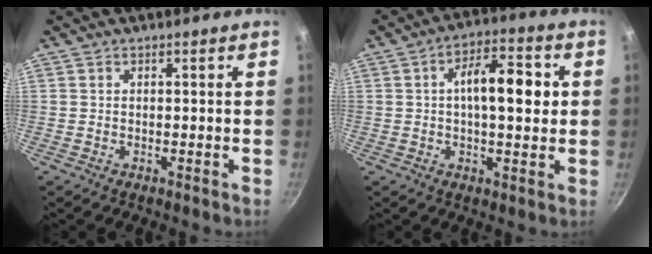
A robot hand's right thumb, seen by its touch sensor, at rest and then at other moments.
{"total": 11.3, "force": [1.2, 4.9, 10.1], "torque": [-0.129, 0.016, 0.008]}